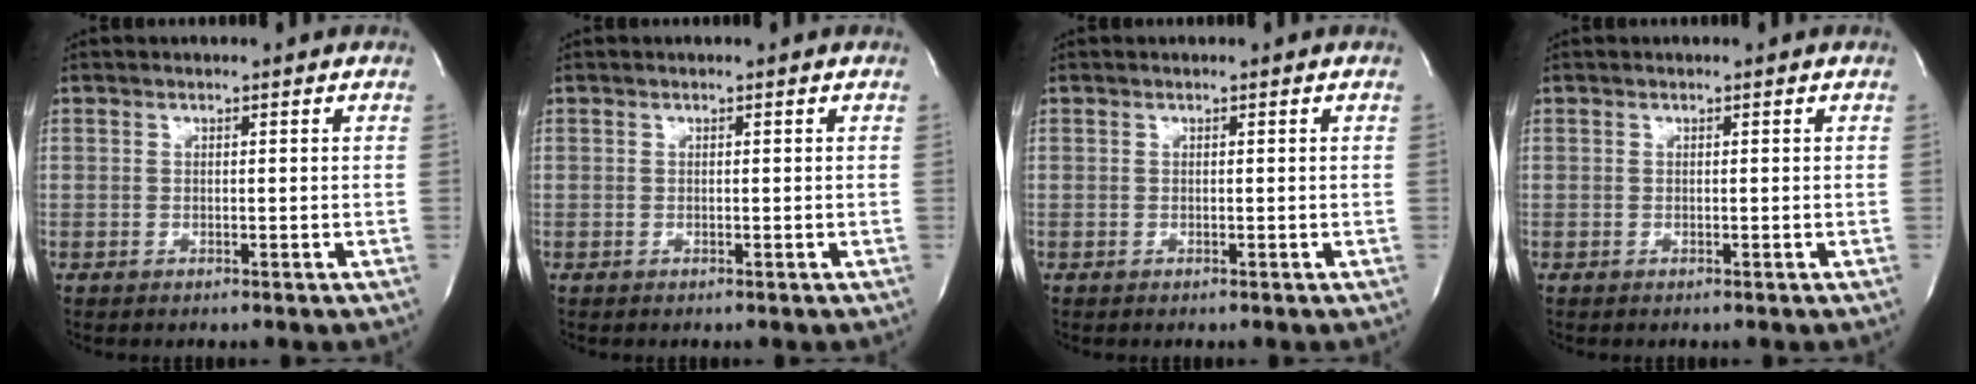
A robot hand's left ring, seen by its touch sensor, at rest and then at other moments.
{"total": 0.0}
{"total": 0.0}
{"total": 0.0}